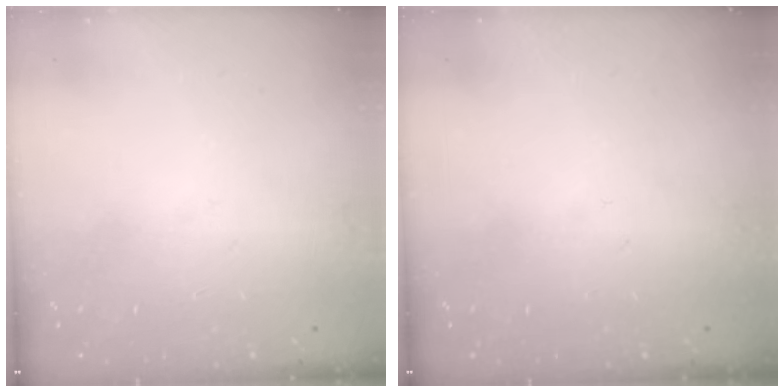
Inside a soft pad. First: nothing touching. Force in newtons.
{"total": 0.0}